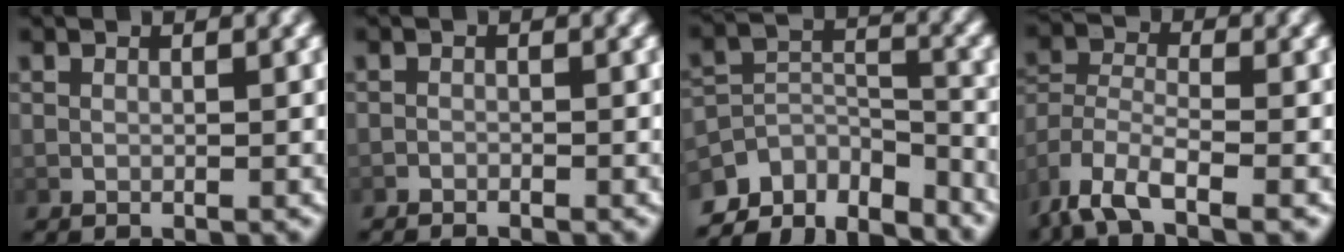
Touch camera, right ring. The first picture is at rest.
{"total": 1.0, "force": [-1.0, -0.1, -0.1], "torque": [0.000, -0.005, -0.016]}
{"total": 12.5, "force": [-8.7, 7.3, 5.3], "torque": [-0.099, -0.061, -0.125]}
{"total": 5.0, "force": [-2.5, 2.9, 3.2], "torque": [-0.084, -0.031, -0.032]}